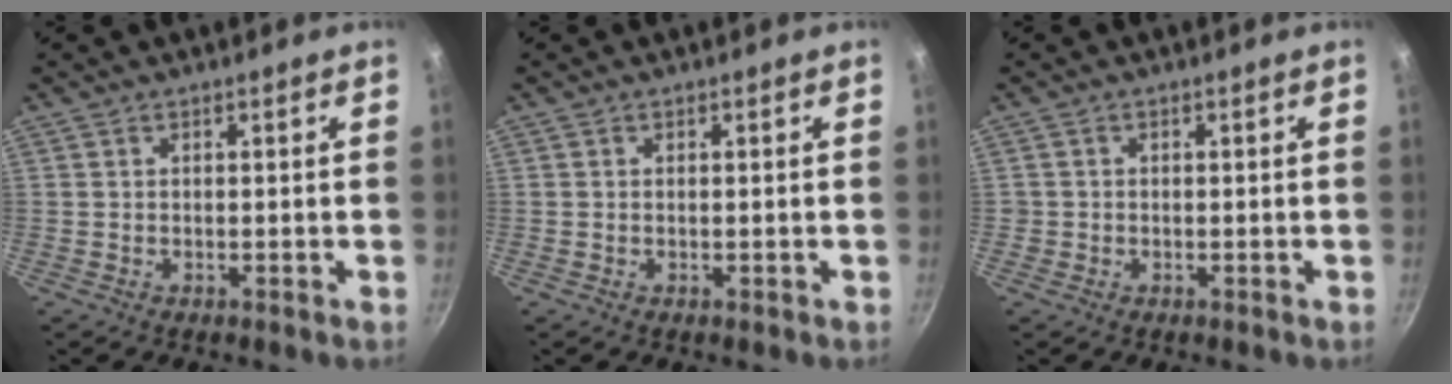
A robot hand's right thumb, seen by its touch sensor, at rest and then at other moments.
{"total": 0.0}
{"total": 1.0, "force": [-0.2, 1.0, 0.1], "torque": [0.000, 0.002, -0.004]}